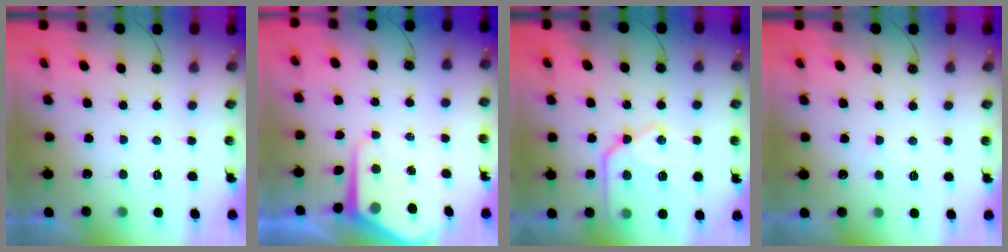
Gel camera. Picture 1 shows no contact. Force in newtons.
{"total": 7.3, "press": 7.3, "slide": 0.6}
{"total": 17.6, "press": 17.6, "slide": 1.6}
{"total": 5.0, "press": 4.9, "slide": 0.7}